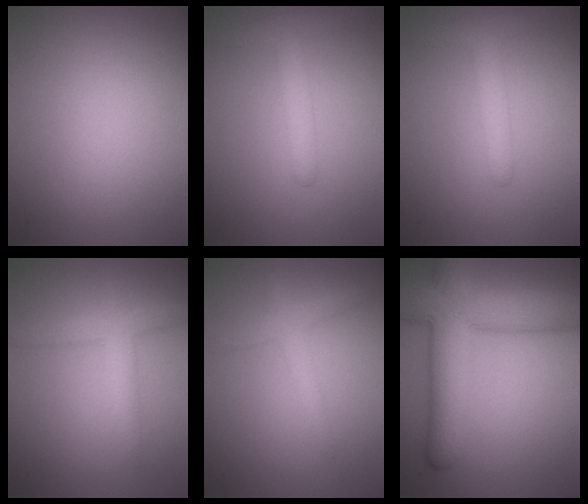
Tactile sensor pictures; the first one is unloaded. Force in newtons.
{"total": 3.0, "press": 3.0, "slide": 0.2}
{"total": 3.0, "press": 3.0, "slide": 0.2}
{"total": 3.0, "press": 3.0, "slide": 0.1}
{"total": 2.1, "press": 2.1, "slide": 0.1}
{"total": 9.9, "press": 9.9, "slide": 0.4}